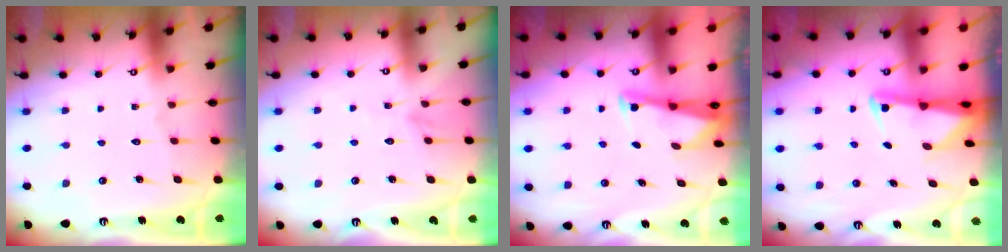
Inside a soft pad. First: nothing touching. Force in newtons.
{"total": 1.7, "press": 1.7, "slide": 0.2}
{"total": 2.6, "press": 2.6, "slide": 0.1}
{"total": 2.1, "press": 2.1, "slide": 0.5}